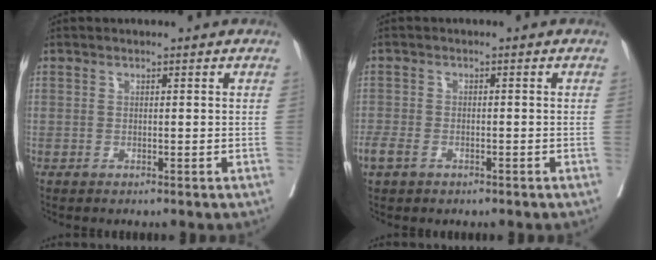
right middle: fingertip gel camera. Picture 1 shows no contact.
{"total": 3.2, "force": [-1.8, 1.8, 1.8], "torque": [-0.042, -0.004, -0.027]}